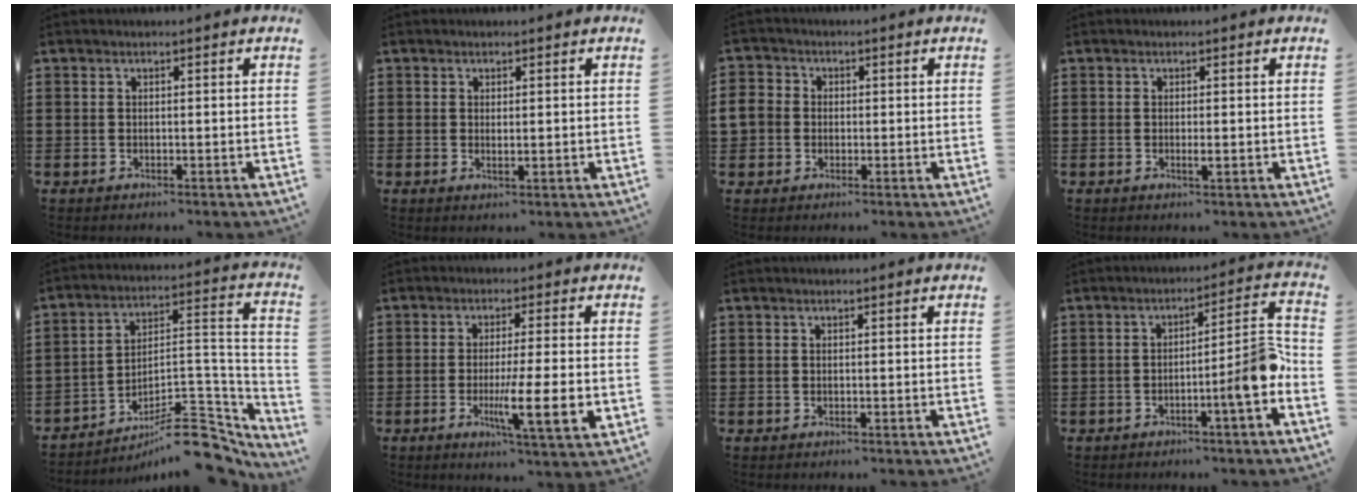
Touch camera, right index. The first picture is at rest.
{"total": 0.8, "force": [0.4, 0.3, 0.7], "torque": [-0.014, 0.003, 0.008]}
{"total": 3.7, "force": [-0.3, 3.4, 1.3], "torque": [-0.052, 0.006, -0.013]}
{"total": 1.0, "force": [-0.1, 0.2, 0.9], "torque": [-0.017, -0.002, 0.000]}
{"total": 11.8, "force": [-9.0, 3.7, 6.7], "torque": [-0.073, 0.035, -0.164]}
{"total": 8.5, "force": [-1.7, 0.5, 8.3], "torque": [-0.142, -0.018, -0.027]}
{"total": 0.0}
{"total": 7.8, "force": [-3.2, -0.2, 7.1], "torque": [-0.102, -0.019, -0.064]}